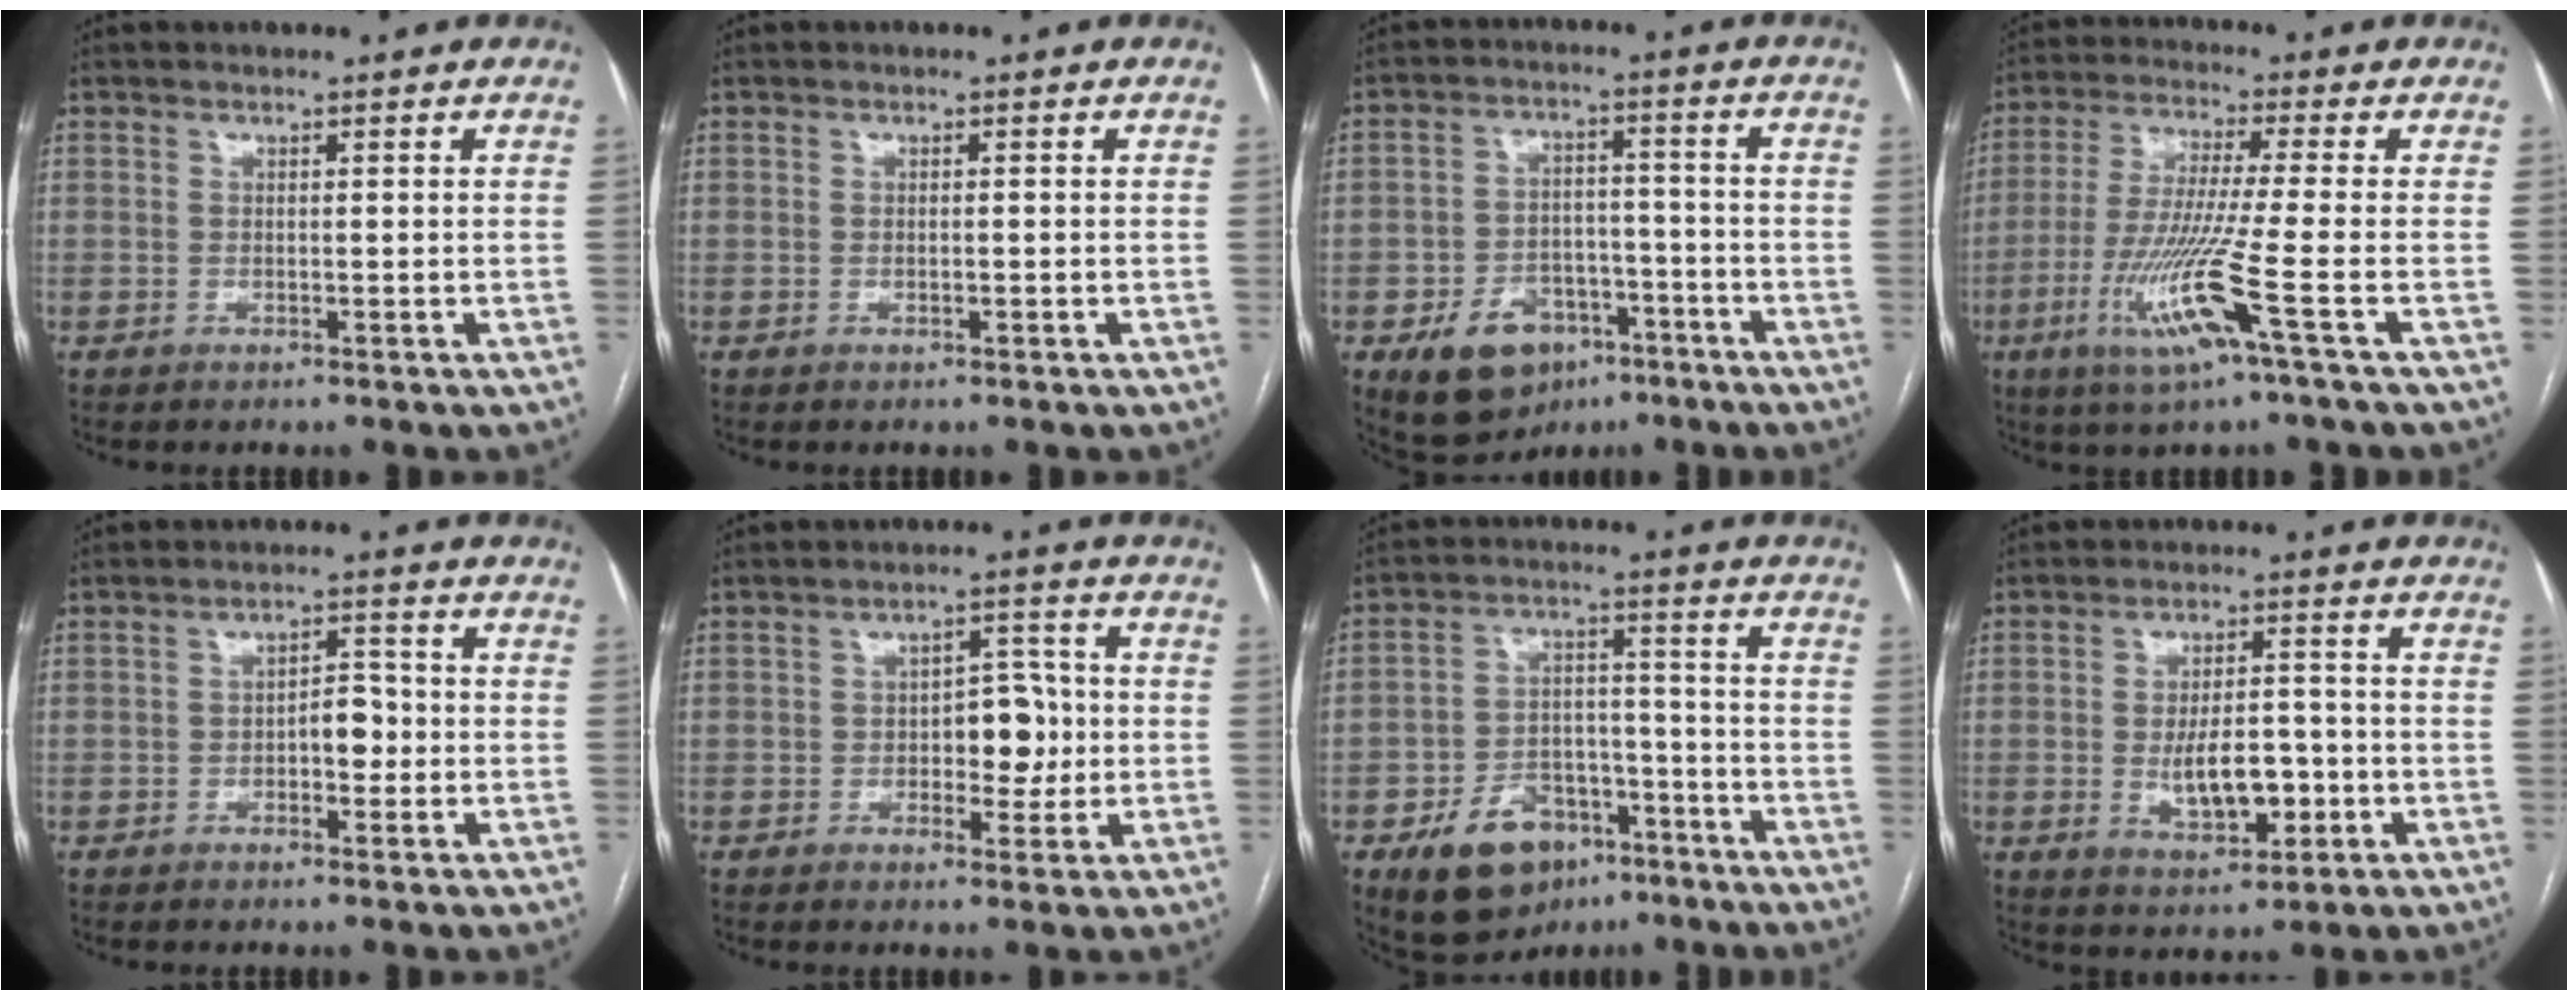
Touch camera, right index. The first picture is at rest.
{"total": 0.7, "force": [-0.2, 0.2, 0.6], "torque": [-0.013, -0.001, 0.000]}
{"total": 10.6, "force": [-5.6, 7.3, 5.2], "torque": [-0.092, 0.018, -0.078]}
{"total": 11.5, "force": [-4.6, -1.3, 10.5], "torque": [-0.217, -0.026, -0.092]}
{"total": 4.0, "force": [-0.9, 2.0, 3.3], "torque": [-0.045, 0.013, -0.015]}
{"total": 6.3, "force": [-0.6, 3.5, 5.2], "torque": [-0.068, 0.016, -0.005]}
{"total": 12.4, "force": [-7.1, 7.9, 6.4], "torque": [-0.108, 0.021, -0.106]}
{"total": 8.3, "force": [-1.7, 3.8, 7.2], "torque": [-0.124, 0.005, -0.019]}